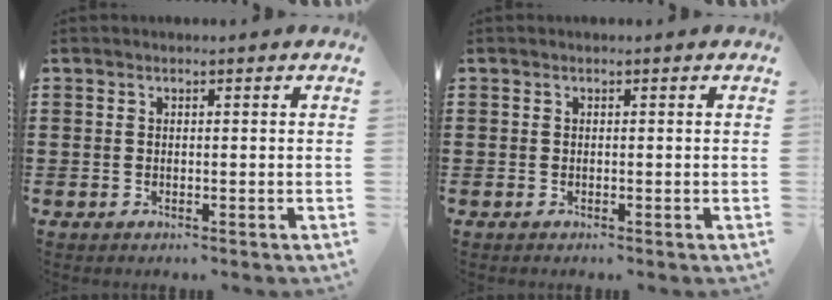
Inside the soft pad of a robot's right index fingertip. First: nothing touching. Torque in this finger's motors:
{"motor_torque": [-0.08, -0.12, -0.01, -0.01]}